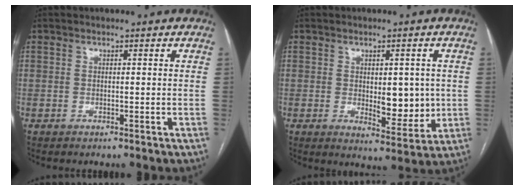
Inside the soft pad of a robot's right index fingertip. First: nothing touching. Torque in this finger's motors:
{"motor_torque": [0.28, 0.30, 0.11, 0.03]}